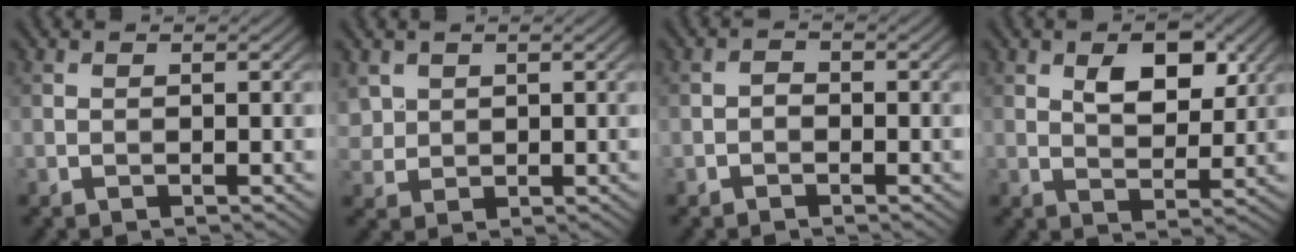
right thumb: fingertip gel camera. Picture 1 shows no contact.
{"total": 3.3, "force": [1.5, 2.6, 1.2], "torque": [-0.043, -0.001, 0.033]}
{"total": 1.1, "force": [-0.7, 0.7, 0.5], "torque": [-0.009, 0.005, -0.017]}
{"total": 5.9, "force": [2.4, 3.2, 4.3], "torque": [-0.072, -0.005, 0.038]}